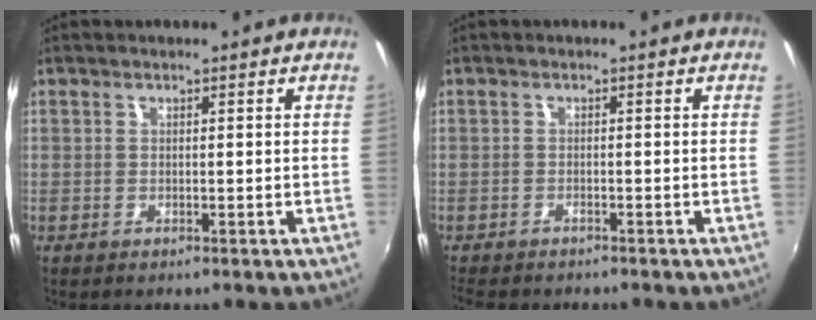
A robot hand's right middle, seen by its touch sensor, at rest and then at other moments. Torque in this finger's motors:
{"motor_torque": [1.06, -1.08, 0.19, 0.05]}